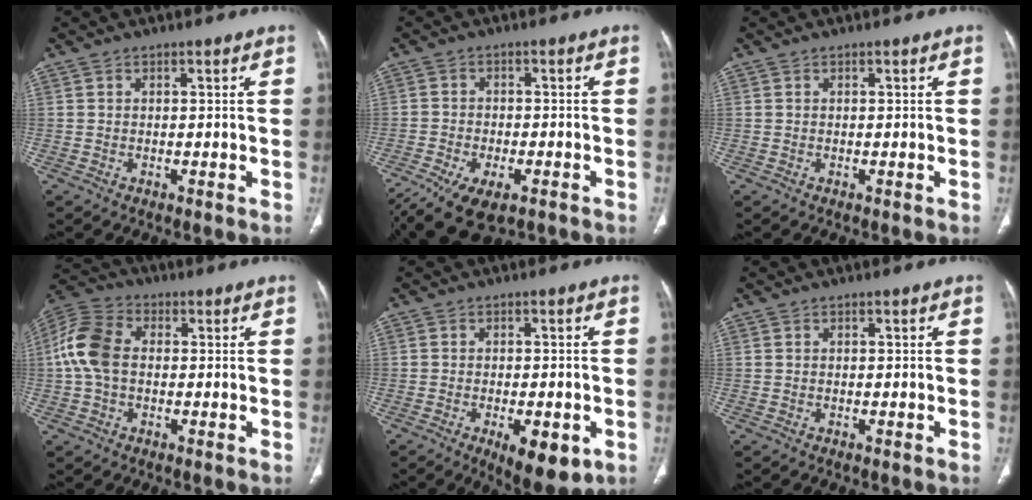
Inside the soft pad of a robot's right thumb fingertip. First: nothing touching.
{"total": 14.0, "force": [-8.5, 6.7, 8.8], "torque": [-0.190, 0.011, -0.132]}
{"total": 0.0}
{"total": 10.2, "force": [0.3, 6.9, 7.5], "torque": [-0.165, 0.028, -0.002]}
{"total": 8.8, "force": [-3.4, 3.6, 7.2], "torque": [-0.091, -0.004, -0.039]}
{"total": 0.0}